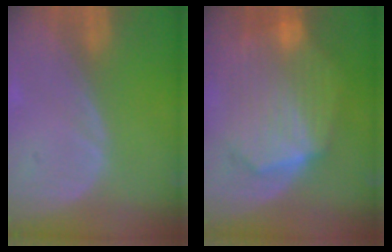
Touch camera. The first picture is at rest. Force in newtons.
{"total": 10.7, "press": 10.6, "slide": 0.8}